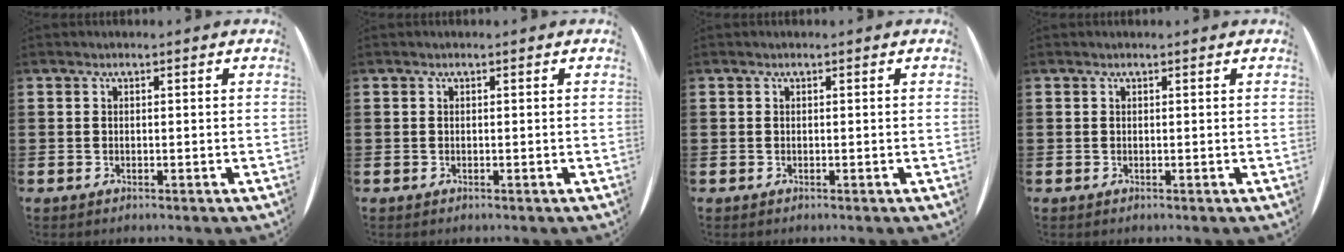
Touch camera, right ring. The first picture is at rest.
{"total": 0.0}
{"total": 0.0}
{"total": 0.0}